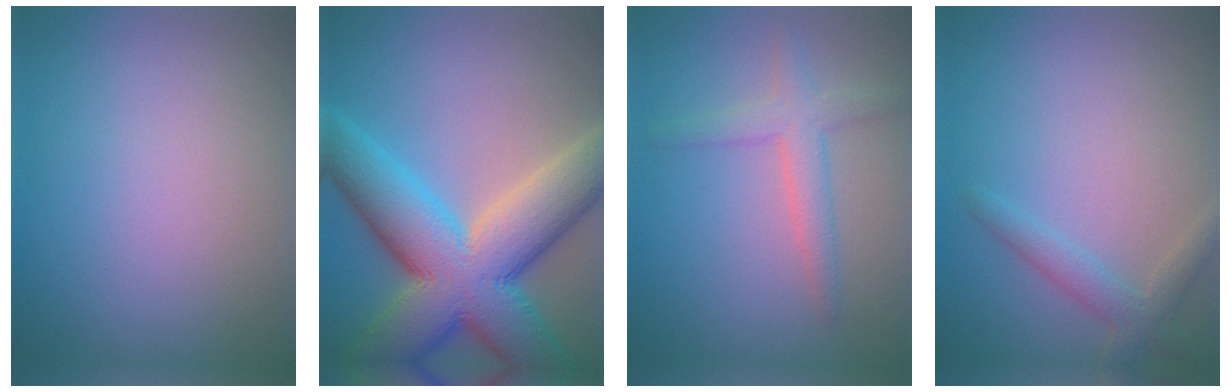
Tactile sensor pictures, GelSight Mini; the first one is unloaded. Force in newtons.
{"total": 13.8, "press": 13.8, "slide": 0.6}
{"total": 3.0, "press": 3.0, "slide": 0.1}
{"total": 2.4, "press": 2.3, "slide": 0.1}